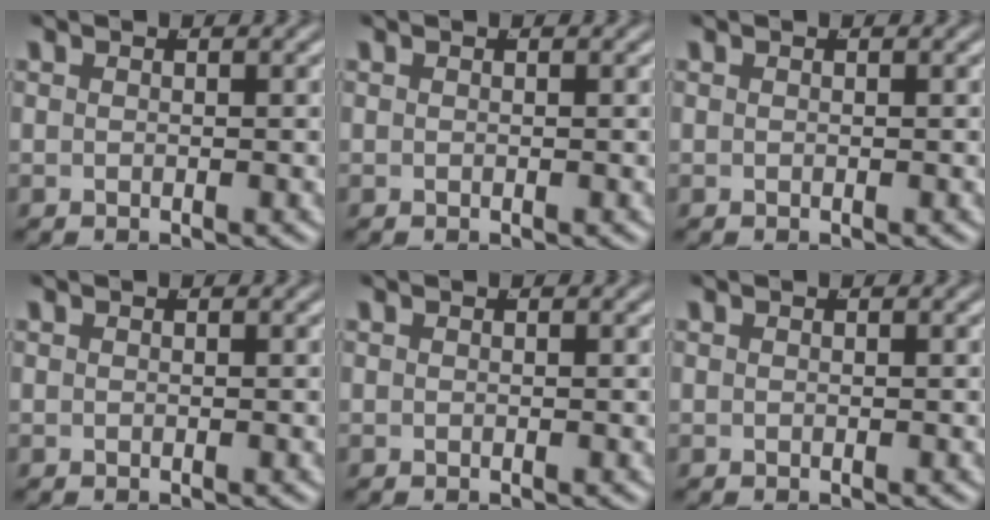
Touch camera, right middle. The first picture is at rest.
{"total": 0.0}
{"total": 0.0}
{"total": 0.0}
{"total": 0.0}
{"total": 0.0}